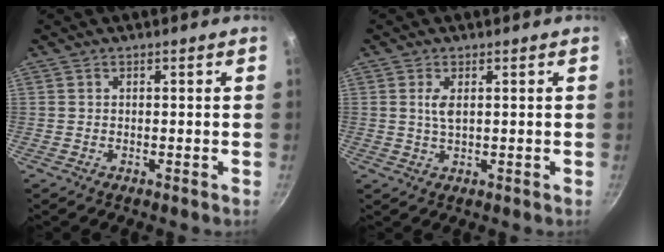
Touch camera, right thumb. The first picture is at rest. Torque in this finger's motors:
{"motor_torque": [0.14, 0.90, 0.34, 0.35, 0.05]}